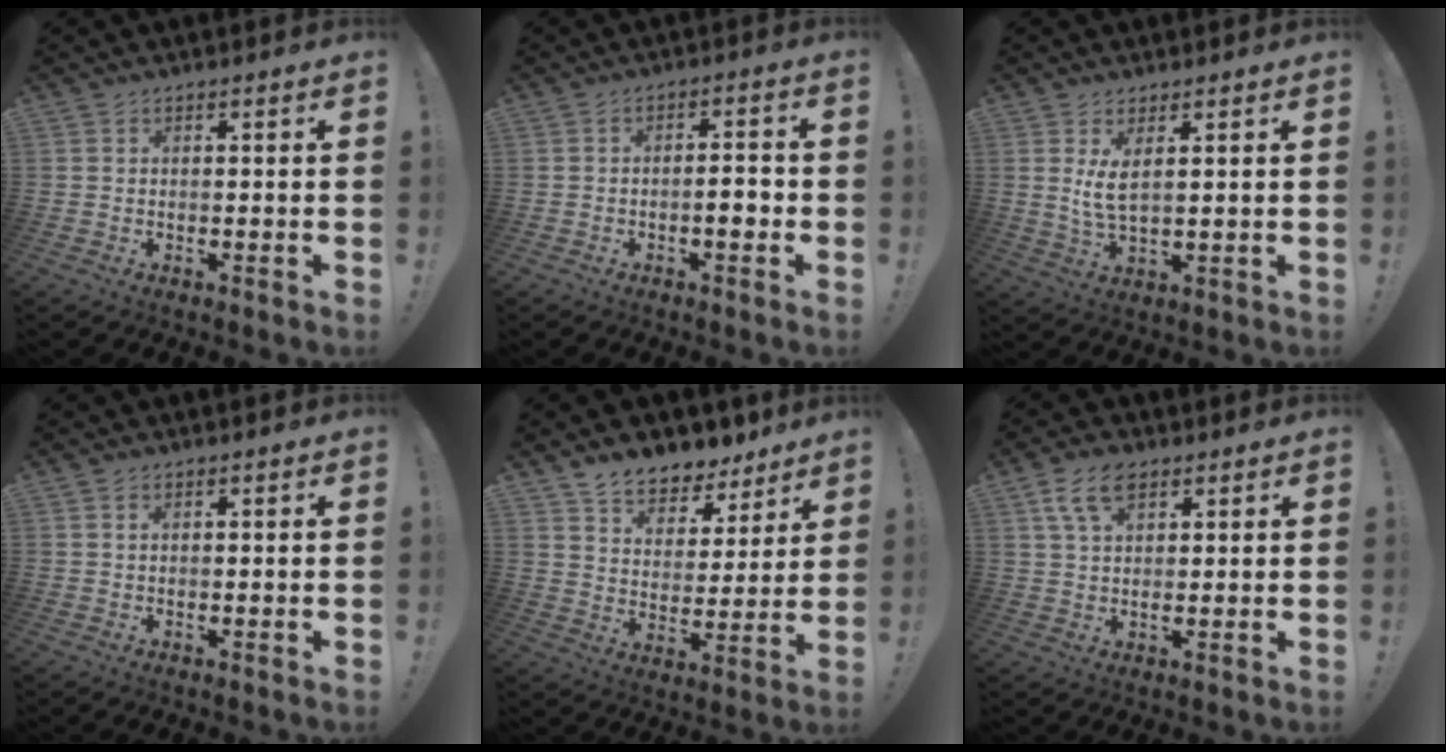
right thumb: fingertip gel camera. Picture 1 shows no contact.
{"total": 4.4, "force": [-1.5, 1.1, 4.0], "torque": [-0.058, 0.006, -0.028]}
{"total": 5.8, "force": [2.4, 1.8, 4.9], "torque": [-0.087, -0.019, 0.038]}
{"total": 0.9, "force": [0.5, 0.4, 0.7], "torque": [-0.011, -0.001, 0.008]}
{"total": 8.7, "force": [7.7, 3.9, 1.4], "torque": [-0.033, -0.069, 0.146]}
{"total": 8.4, "force": [4.3, 4.6, 5.5], "torque": [-0.098, -0.002, 0.083]}